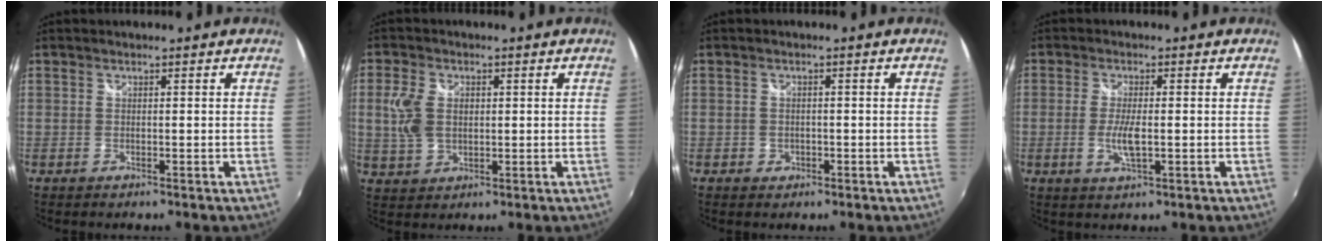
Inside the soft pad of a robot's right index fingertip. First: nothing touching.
{"total": 6.7, "force": [0.8, 4.7, 4.7], "torque": [-0.106, 0.006, 0.019]}
{"total": 2.0, "force": [-0.8, 1.7, 0.5], "torque": [-0.009, 0.000, -0.012]}
{"total": 7.0, "force": [-1.6, 2.3, 6.4], "torque": [-0.130, -0.006, -0.029]}